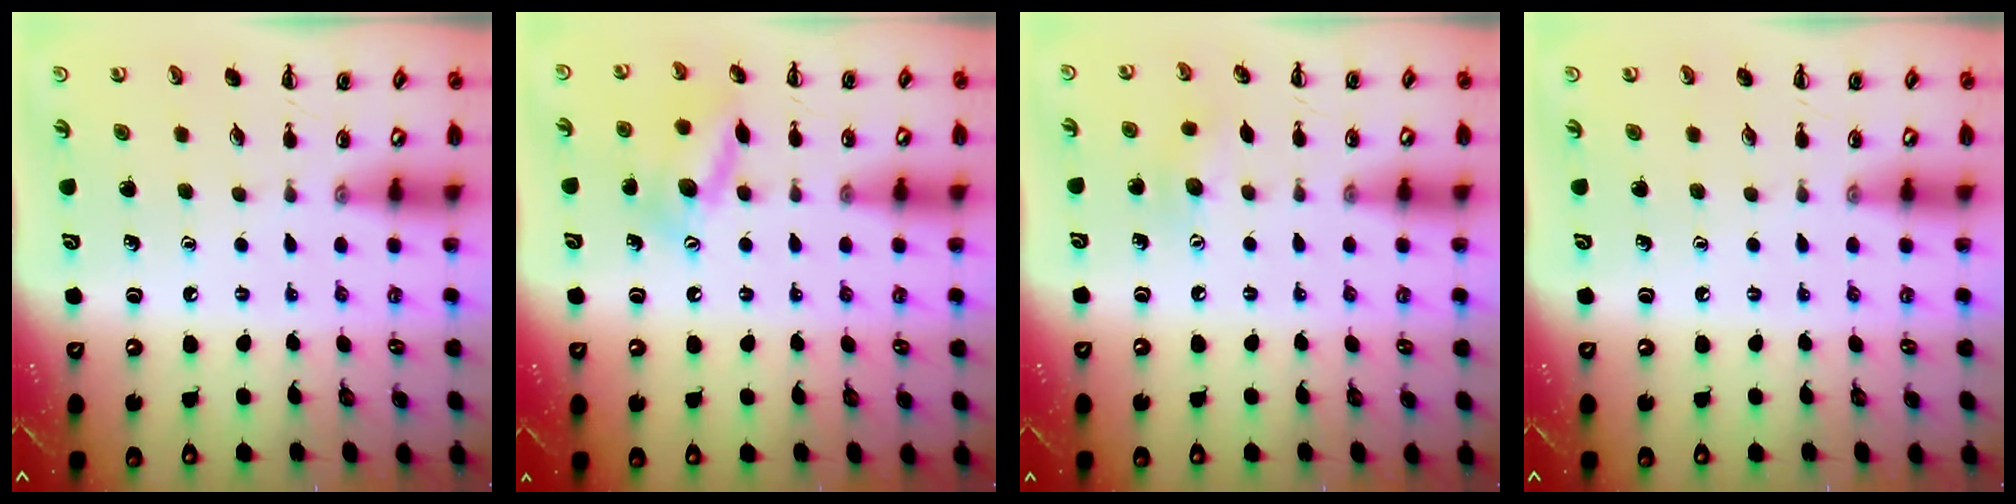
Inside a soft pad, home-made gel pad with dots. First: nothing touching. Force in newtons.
{"total": 12.9, "press": 12.9, "slide": 0.7}
{"total": 7.2, "press": 7.0, "slide": 1.7}
{"total": 0.0}